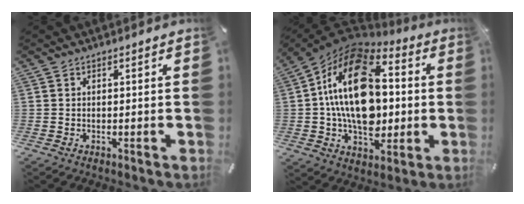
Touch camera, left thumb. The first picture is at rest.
{"total": 23.7, "force": [1.1, 15.6, 17.8], "torque": [-0.345, 0.003, 0.019]}